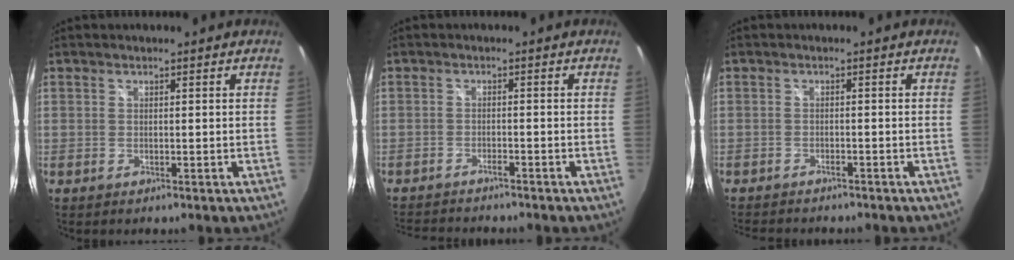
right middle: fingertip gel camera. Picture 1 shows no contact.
{"total": 7.3, "force": [-6.7, 1.1, 2.6], "torque": [-0.065, -0.011, -0.106]}
{"total": 5.8, "force": [-5.3, 1.4, 2.0], "torque": [-0.050, -0.013, -0.080]}